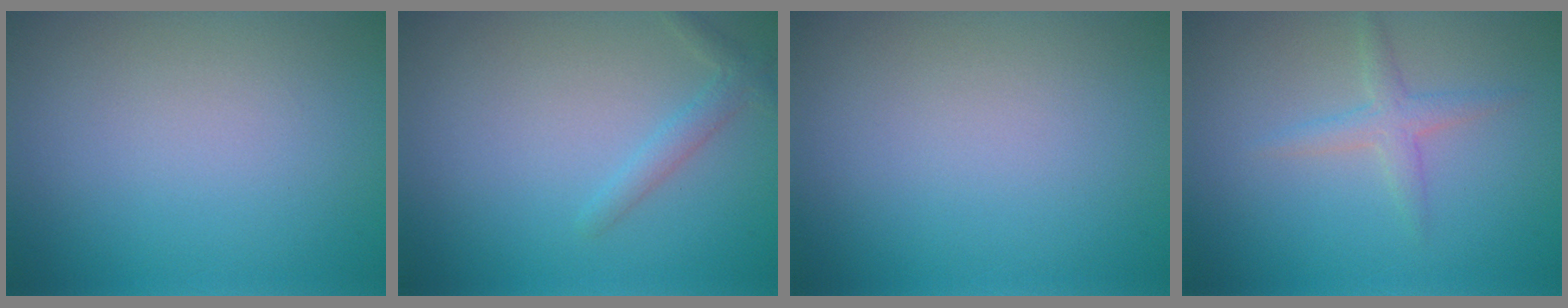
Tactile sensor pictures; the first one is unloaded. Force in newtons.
{"total": 1.6, "press": 1.6, "slide": 0.1}
{"total": 0.0}
{"total": 1.8, "press": 1.8, "slide": 0.0}